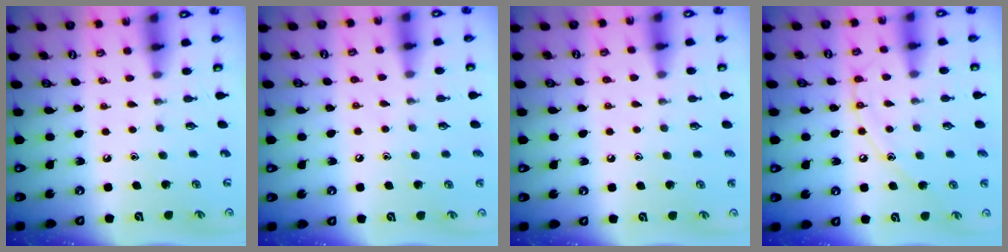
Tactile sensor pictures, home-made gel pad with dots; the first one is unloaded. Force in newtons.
{"total": 4.9, "press": 4.9, "slide": 0.7}
{"total": 4.1, "press": 4.1, "slide": 0.5}
{"total": 9.5, "press": 9.4, "slide": 0.7}